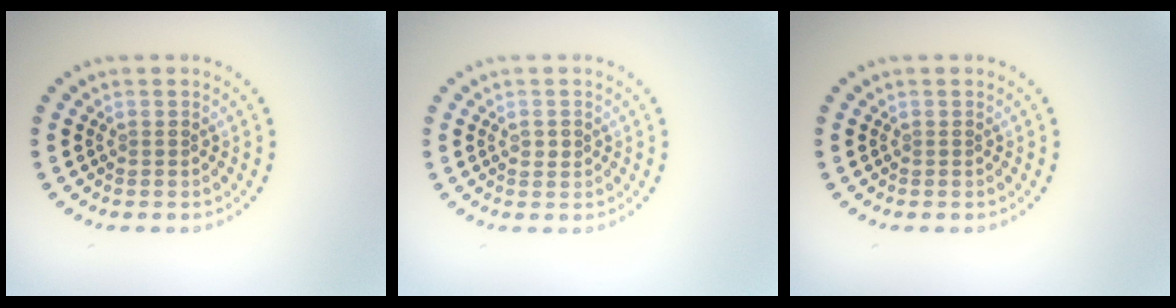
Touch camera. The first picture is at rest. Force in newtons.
{"total": 1.1, "press": 1.1, "slide": 0.1}
{"total": 0.0}